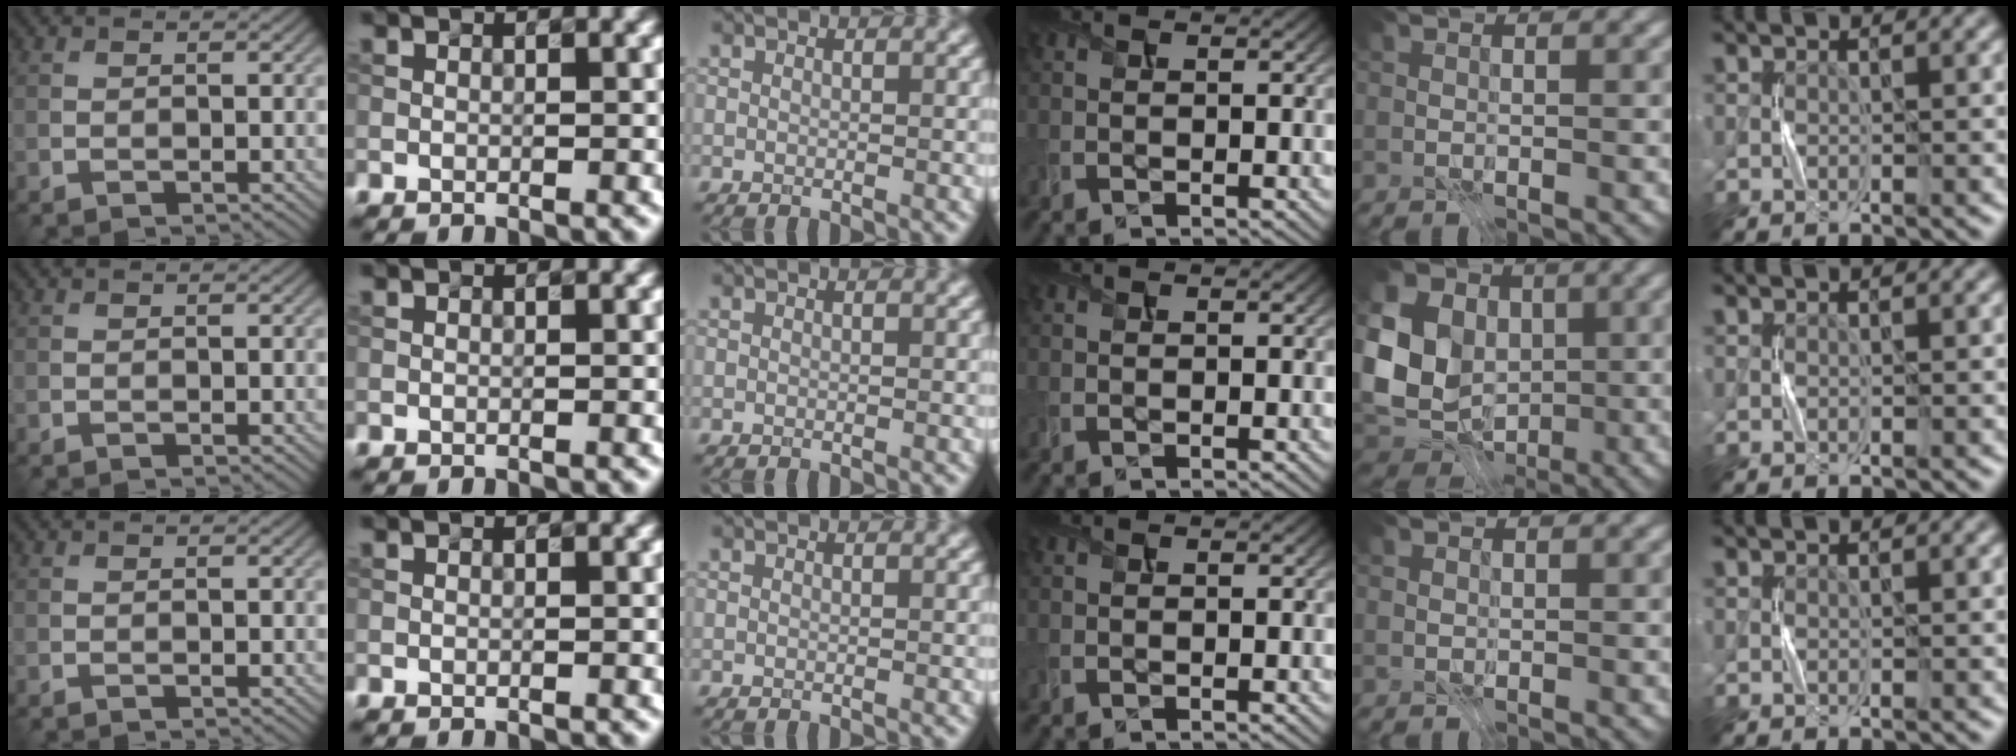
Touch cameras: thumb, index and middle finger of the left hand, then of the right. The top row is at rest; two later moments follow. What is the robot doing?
{"motion": "press", "object": "calculator"}